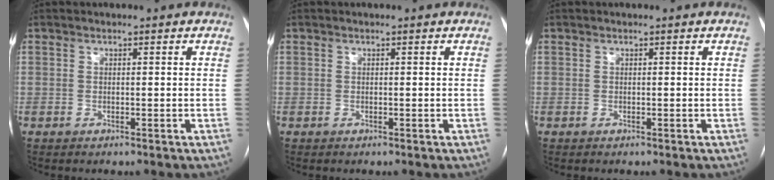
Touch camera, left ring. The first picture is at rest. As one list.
[{"total": 0.0}, {"total": 0.0}]